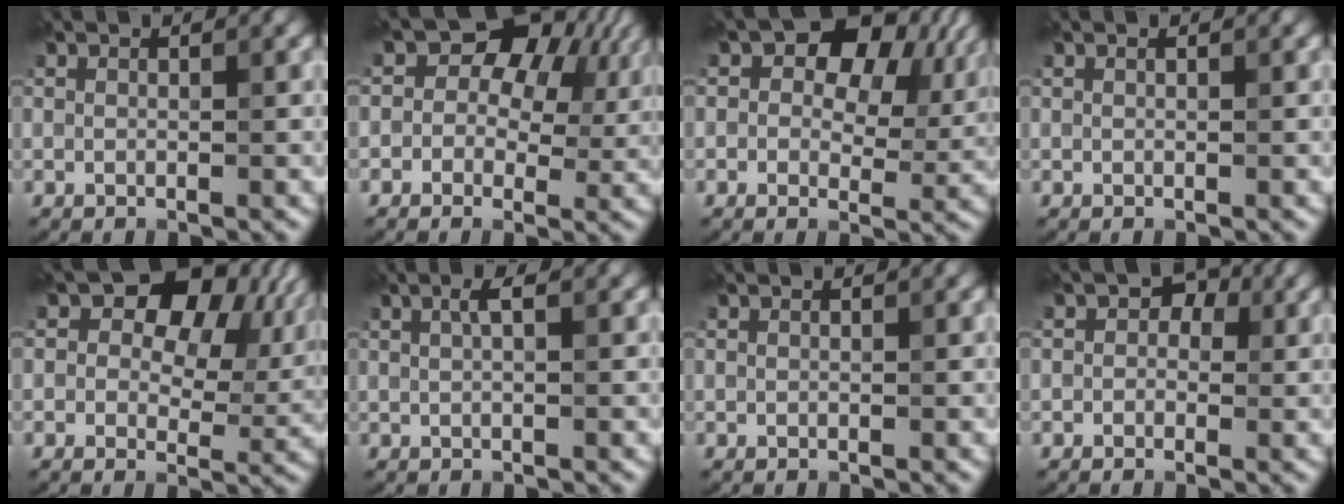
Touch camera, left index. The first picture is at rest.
{"total": 8.5, "force": [2.2, 6.2, 5.3], "torque": [-0.040, 0.025, -0.001]}
{"total": 8.4, "force": [2.9, 5.5, 5.7], "torque": [-0.064, 0.000, 0.034]}
{"total": 0.0}
{"total": 9.5, "force": [3.4, 6.1, 6.5], "torque": [-0.069, 0.000, 0.044]}
{"total": 1.3, "force": [0.5, 0.2, 1.2], "torque": [-0.024, 0.006, 0.008]}
{"total": 0.0}
{"total": 2.6, "force": [0.4, 2.2, 1.3], "torque": [0.012, 0.006, -0.017]}